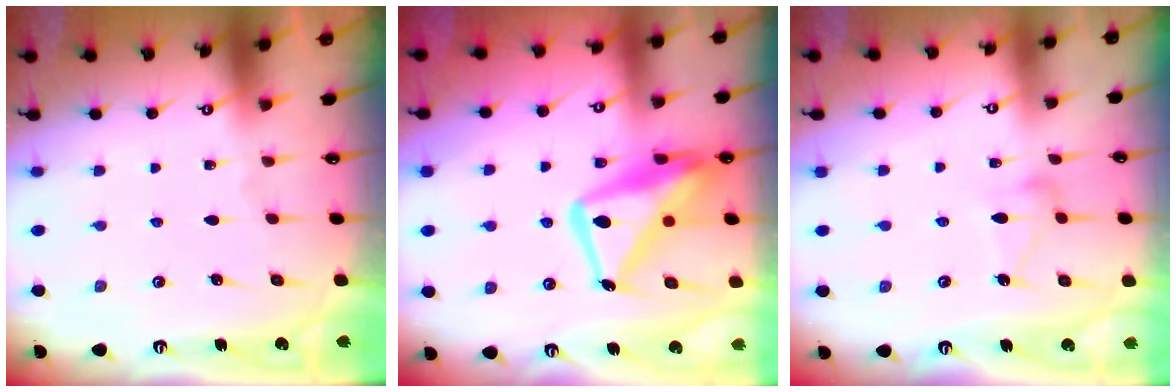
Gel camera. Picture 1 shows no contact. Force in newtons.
{"total": 17.7, "press": 17.6, "slide": 1.6}
{"total": 9.1, "press": 9.1, "slide": 0.5}